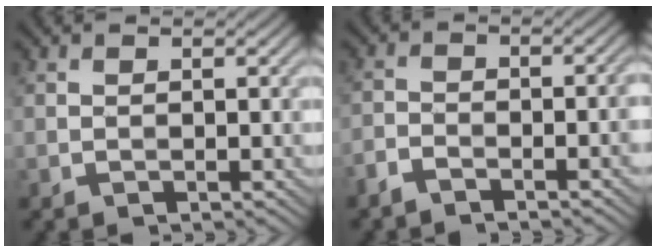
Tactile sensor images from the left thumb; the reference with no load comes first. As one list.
[{"total": 4.1, "force": [-3.0, 1.0, 2.6], "torque": [-0.048, -0.002, -0.062]}]